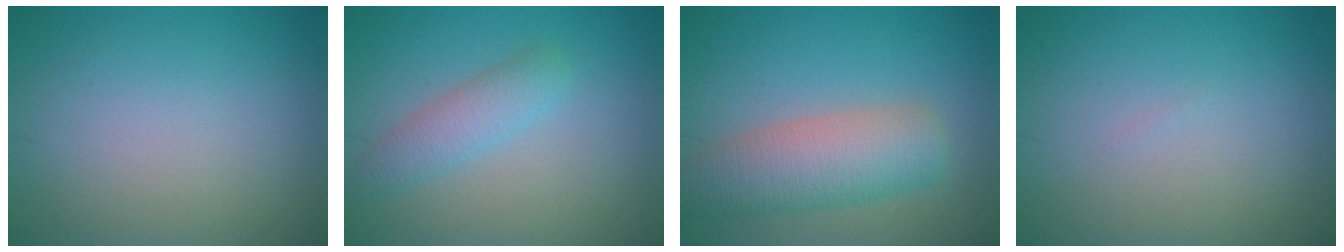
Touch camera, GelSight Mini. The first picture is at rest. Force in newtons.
{"total": 2.9, "press": 2.9, "slide": 0.1}
{"total": 6.2, "press": 6.2, "slide": 0.4}
{"total": 0.0}